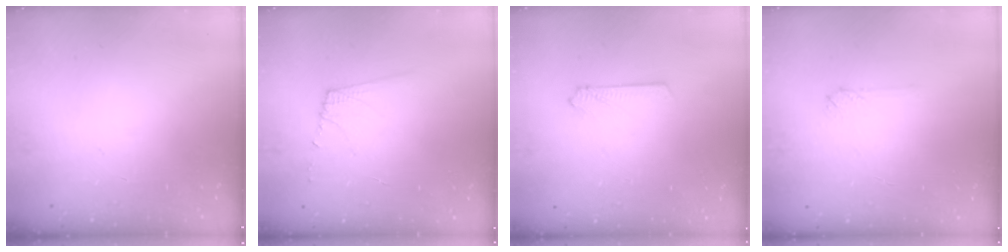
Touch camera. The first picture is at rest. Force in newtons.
{"total": 6.1, "press": 6.1, "slide": 0.6}
{"total": 2.6, "press": 2.6, "slide": 0.3}
{"total": 2.0, "press": 2.0, "slide": 0.3}